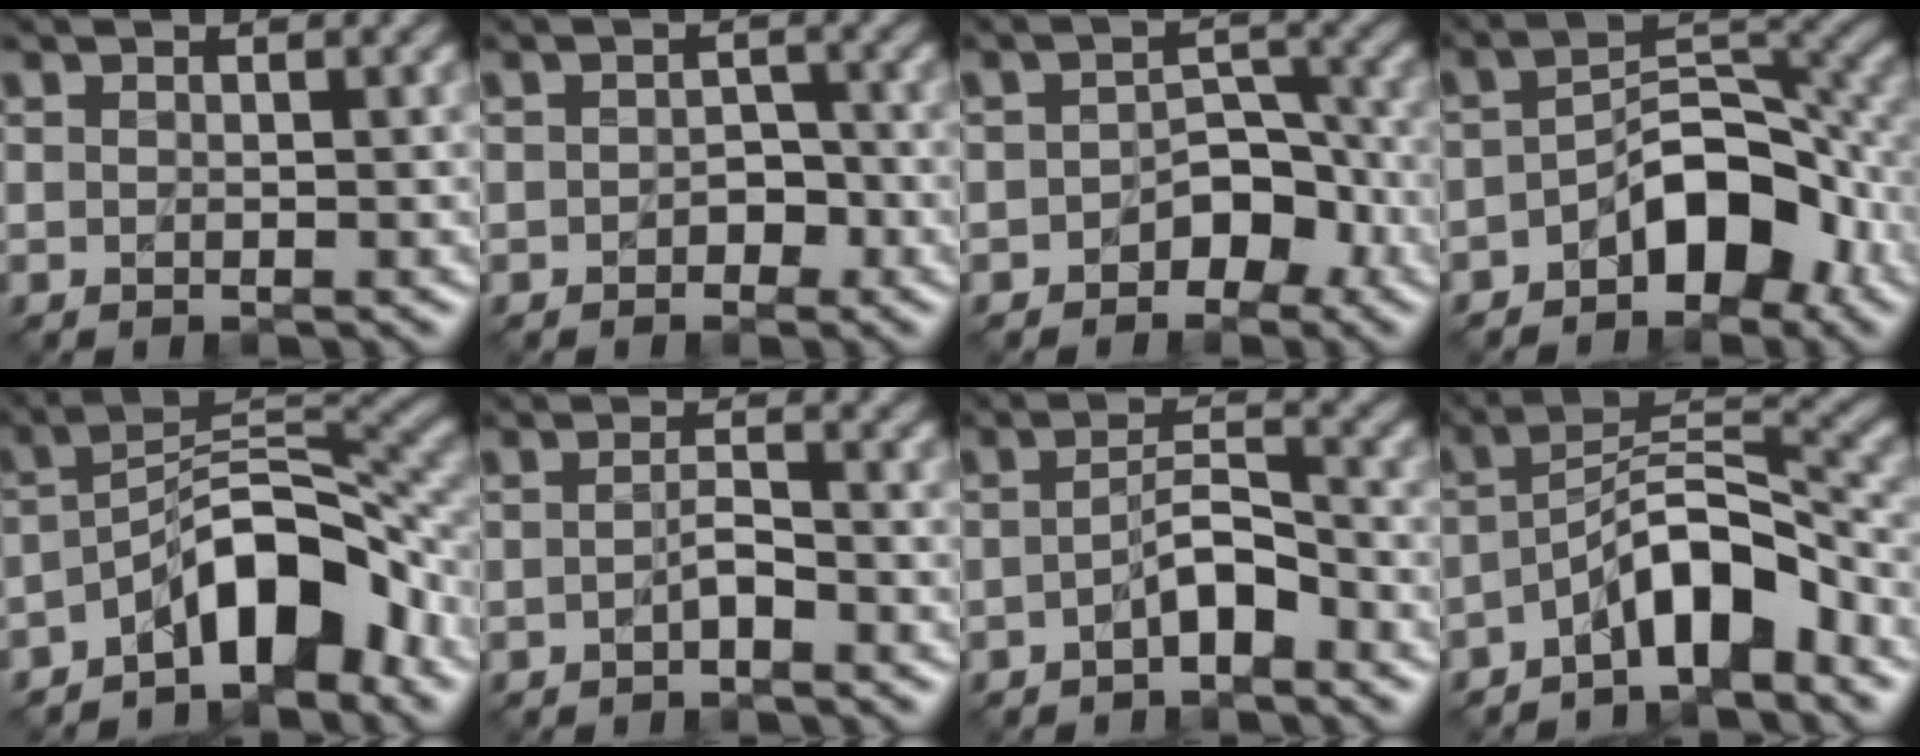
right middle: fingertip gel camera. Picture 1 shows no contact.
{"total": 1.6, "force": [-0.6, 1.2, 0.8], "torque": [-0.011, 0.002, -0.011]}
{"total": 3.7, "force": [-1.9, 2.5, 2.1], "torque": [-0.016, 0.008, -0.029]}
{"total": 6.9, "force": [-3.4, 3.7, 4.7], "torque": [-0.054, 0.008, -0.067]}
{"total": 8.0, "force": [-4.8, 3.2, 5.6], "torque": [-0.068, 0.013, -0.090]}
{"total": 1.2, "force": [-0.6, 0.3, 1.0], "torque": [-0.021, 0.004, -0.015]}
{"total": 2.7, "force": [-1.4, 0.9, 2.2], "torque": [-0.040, 0.011, -0.030]}
{"total": 6.5, "force": [-3.8, 2.3, 4.7], "torque": [-0.071, 0.012, -0.076]}